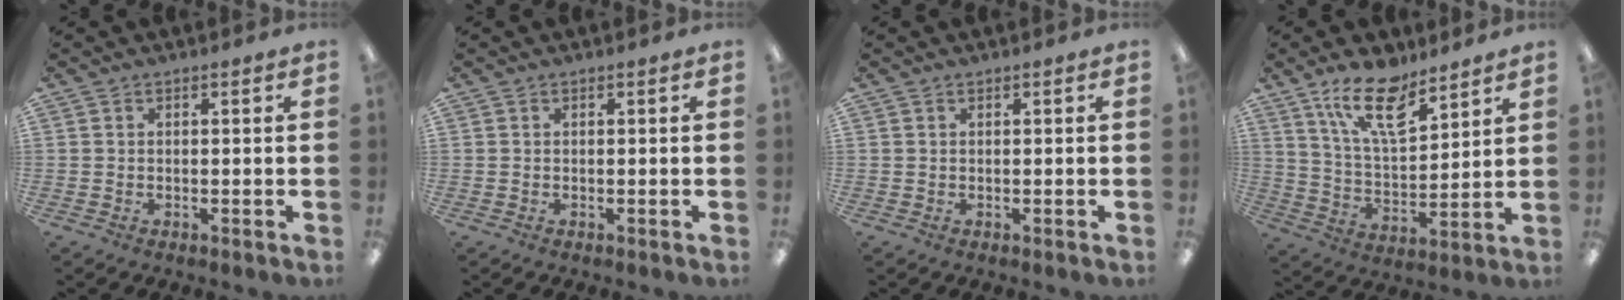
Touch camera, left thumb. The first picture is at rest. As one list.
[{"total": 0.0}, {"total": 0.0}, {"total": 15.2, "force": [10.5, 5.9, 9.4], "torque": [-0.164, -0.045, 0.183]}]